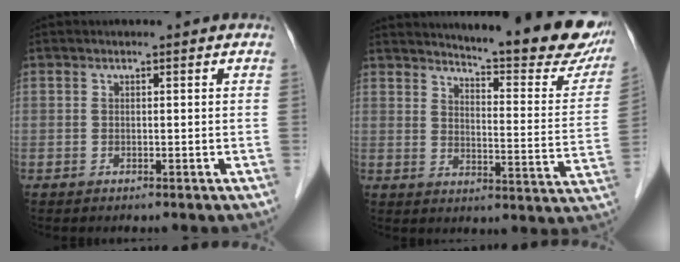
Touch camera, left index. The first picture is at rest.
{"total": 20.1, "force": [18.0, 2.1, 8.7], "torque": [-0.112, -0.081, 0.212]}